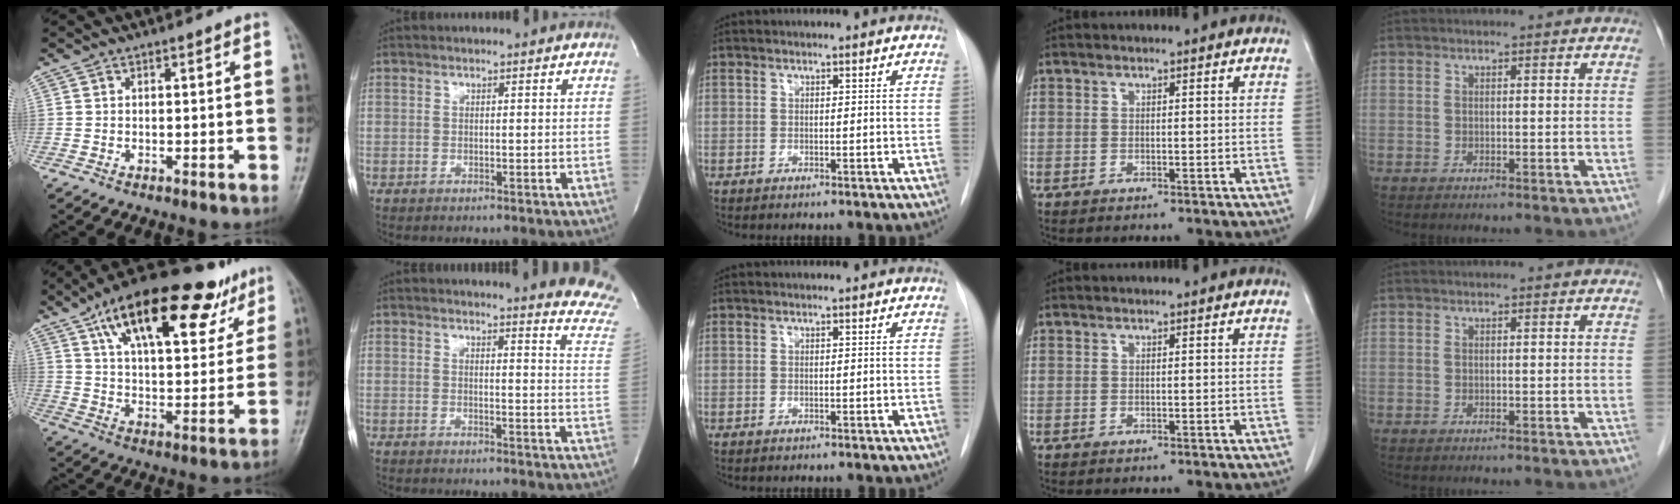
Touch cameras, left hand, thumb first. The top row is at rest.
{"thumb": {"total": 24.9, "force": [14.6, 10.3, 17.3], "torque": [-0.229, -0.019, 0.230]}, "index": {"total": 14.5, "force": [13.9, 0.4, 4.2], "torque": [-0.030, -0.114, 0.124]}}